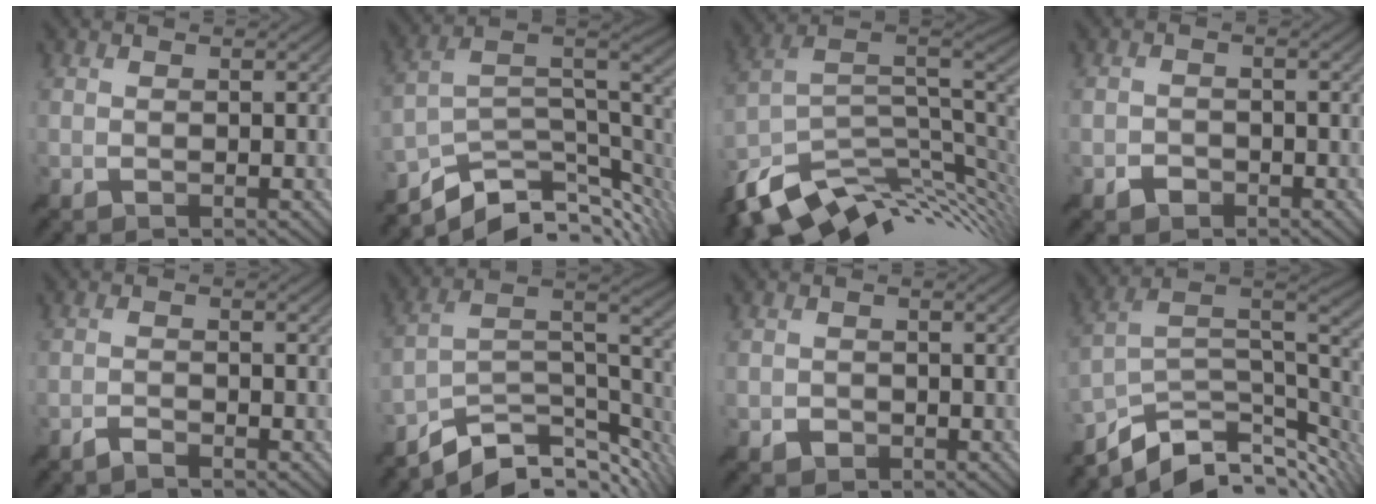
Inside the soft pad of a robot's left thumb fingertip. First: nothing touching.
{"total": 10.4, "force": [-5.5, 4.7, 7.4], "torque": [-0.151, -0.007, -0.091]}
{"total": 14.0, "force": [-6.3, 7.0, 10.4], "torque": [-0.218, -0.029, -0.105]}
{"total": 1.9, "force": [-1.2, 1.4, 0.4], "torque": [-0.003, -0.001, -0.025]}
{"total": 1.6, "force": [-1.4, 0.3, 0.6], "torque": [-0.012, 0.001, -0.031]}
{"total": 10.6, "force": [-7.5, 4.1, 6.3], "torque": [-0.119, 0.000, -0.125]}
{"total": 1.5, "force": [-0.9, 1.2, 0.3], "torque": [0.001, -0.003, -0.016]}
{"total": 11.4, "force": [-6.2, 5.2, 8.0], "torque": [-0.170, -0.011, -0.097]}